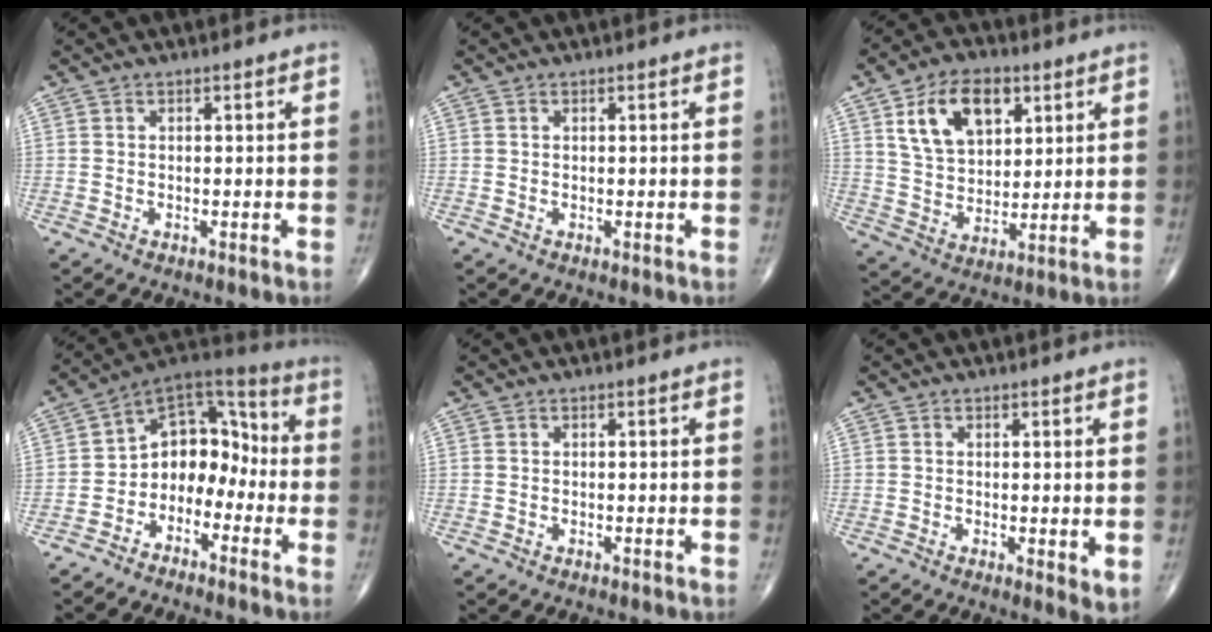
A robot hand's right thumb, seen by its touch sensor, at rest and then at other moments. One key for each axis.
{"total": 0.0}
{"total": 13.9, "fx": 5.9, "fy": 8.7, "fz": 9.1, "tx": -0.128, "ty": -0.018, "tz": 0.111}
{"total": 11.0, "fx": -3.6, "fy": 8.2, "fz": 6.3, "tx": -0.052, "ty": 0.077, "tz": -0.081}
{"total": 0.0}
{"total": 3.3, "fx": 0.1, "fy": 1.1, "fz": 3.1, "tx": -0.047, "ty": -0.014, "tz": 0.001}